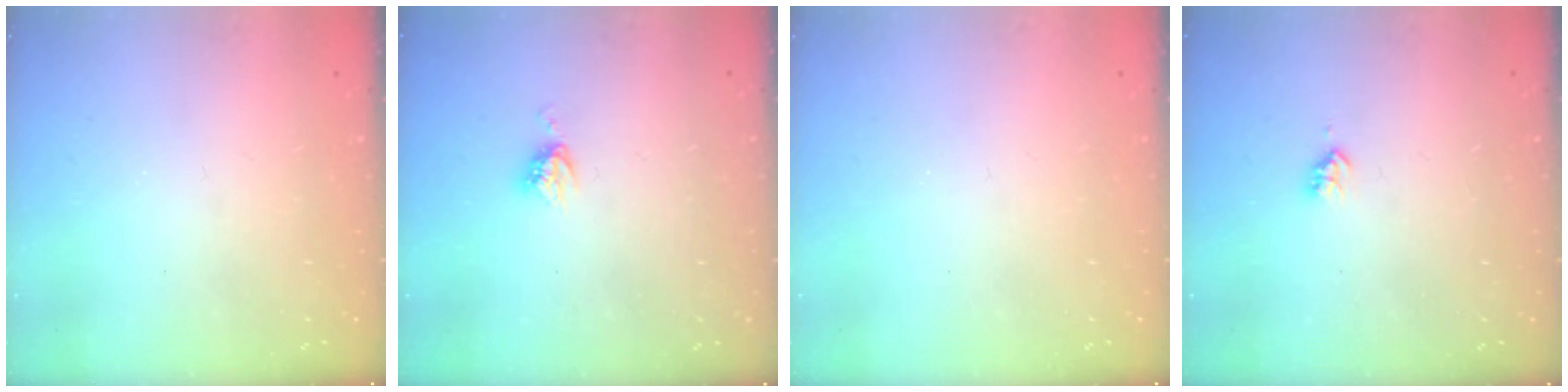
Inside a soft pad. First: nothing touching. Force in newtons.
{"total": 4.4, "press": 4.4, "slide": 0.1}
{"total": 0.0}
{"total": 3.1, "press": 3.1, "slide": 0.4}